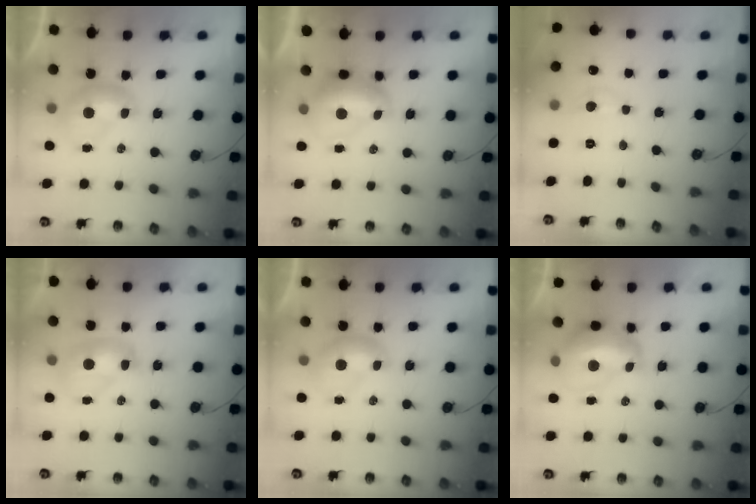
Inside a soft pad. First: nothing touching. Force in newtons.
{"total": 2.2, "press": 2.1, "slide": 0.7}
{"total": 1.7, "press": 1.7, "slide": 0.2}
{"total": 2.1, "press": 2.1, "slide": 0.2}
{"total": 0.0}
{"total": 5.5, "press": 5.4, "slide": 0.8}